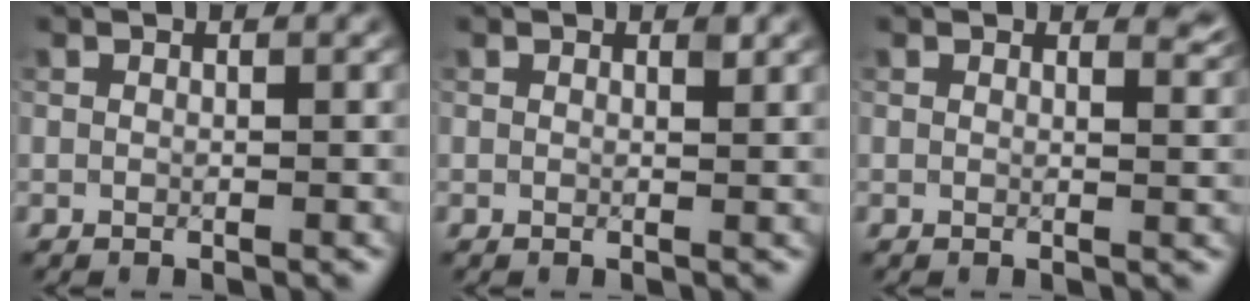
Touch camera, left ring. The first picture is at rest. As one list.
[{"total": 0.7, "force": [0.5, 0.1, 0.4], "torque": [-0.006, -0.005, 0.008]}, {"total": 1.6, "force": [1.4, 0.6, 0.7], "torque": [-0.004, -0.007, 0.022]}]